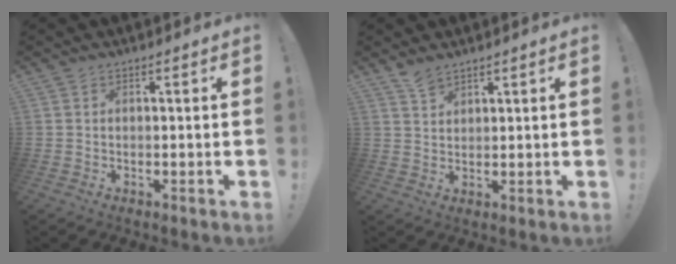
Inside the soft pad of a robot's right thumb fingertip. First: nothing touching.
{"total": 3.7, "force": [3.2, 1.1, 1.5], "torque": [-0.017, -0.023, 0.058]}